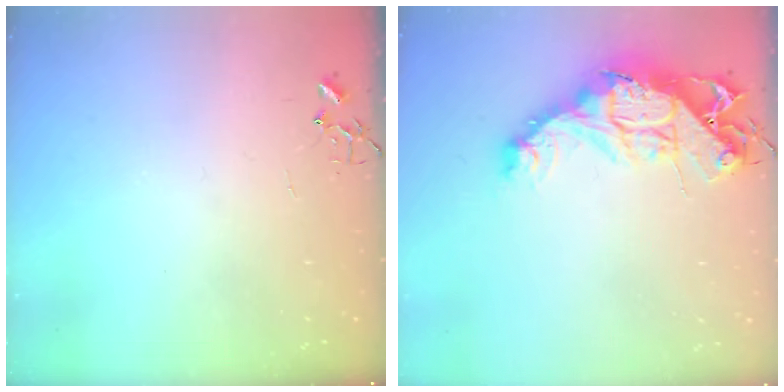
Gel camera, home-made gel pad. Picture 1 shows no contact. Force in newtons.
{"total": 16.6, "press": 16.6, "slide": 1.6}